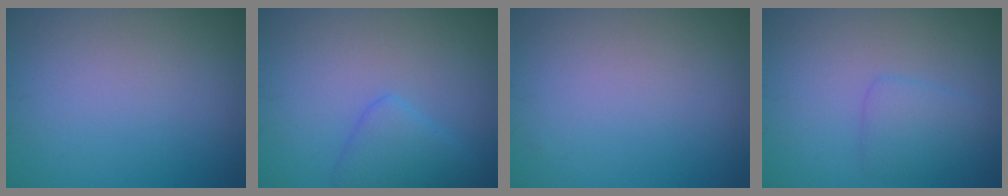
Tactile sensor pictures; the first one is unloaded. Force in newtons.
{"total": 2.8, "press": 2.8, "slide": 0.1}
{"total": 0.0}
{"total": 2.2, "press": 2.2, "slide": 0.1}